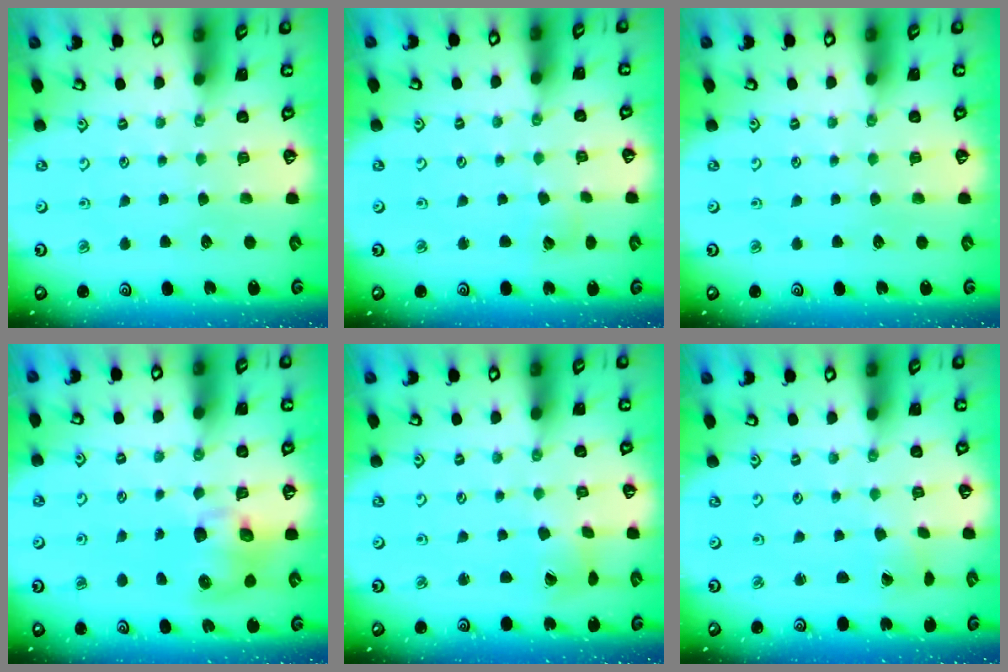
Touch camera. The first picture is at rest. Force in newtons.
{"total": 3.0, "press": 3.0, "slide": 0.4}
{"total": 0.0}
{"total": 8.4, "press": 8.3, "slide": 1.3}
{"total": 2.8, "press": 2.7, "slide": 0.4}
{"total": 0.6, "press": 0.5, "slide": 0.2}